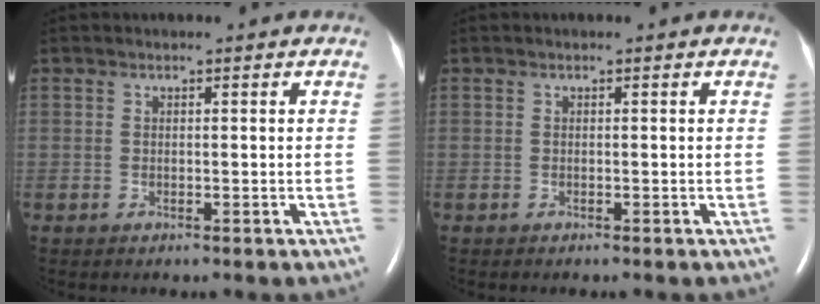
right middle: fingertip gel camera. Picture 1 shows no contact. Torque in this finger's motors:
{"motor_torque": [0.00, -0.01, -0.03, -0.01]}